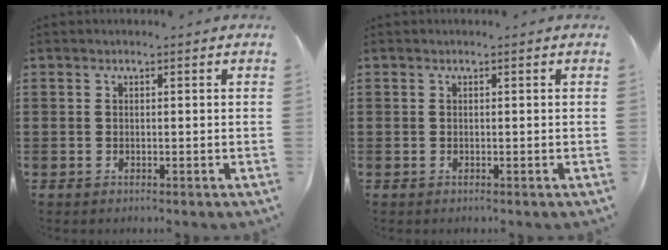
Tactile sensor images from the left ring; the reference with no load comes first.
{"total": 0.0}